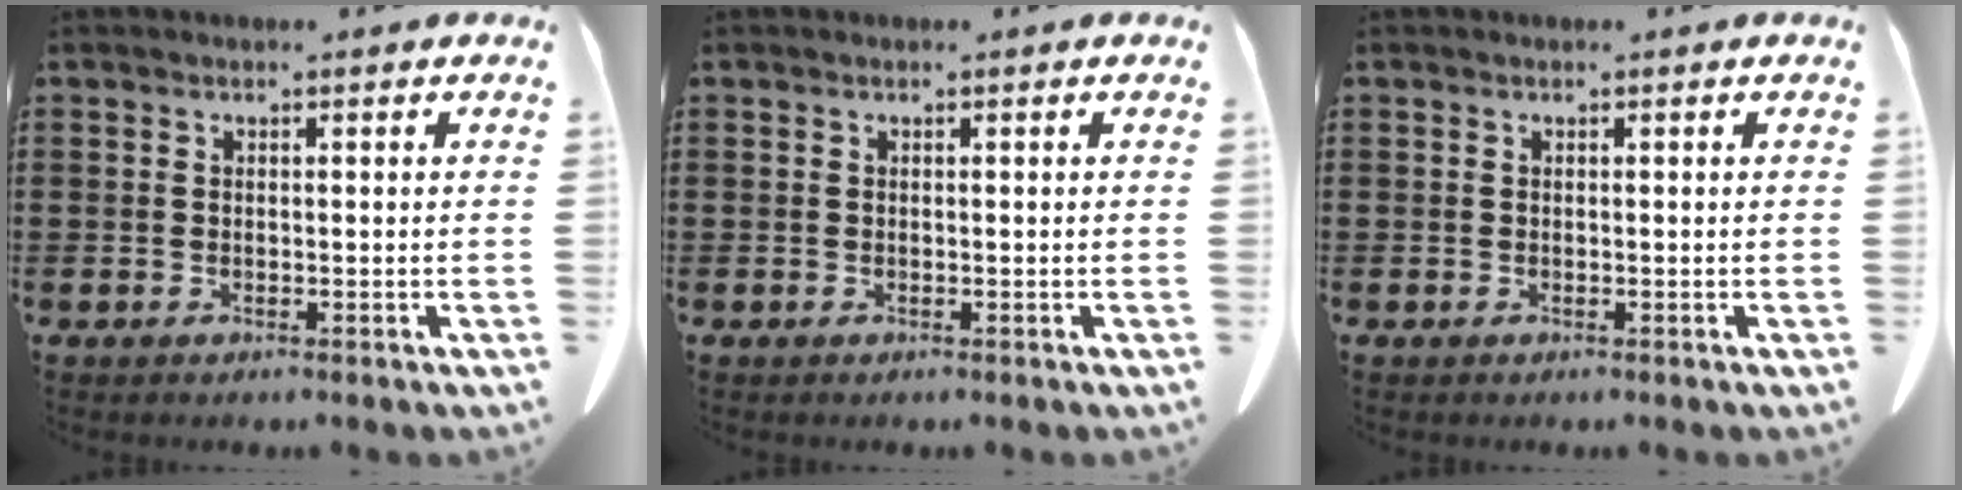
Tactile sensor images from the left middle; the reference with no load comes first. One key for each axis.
{"total": 0.0}
{"total": 0.0}